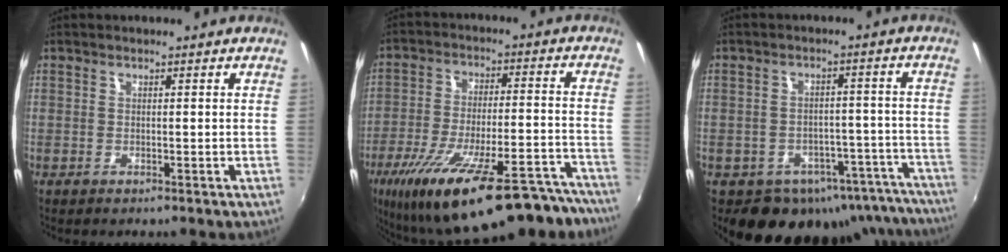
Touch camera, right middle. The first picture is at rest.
{"total": 30.1, "force": [-23.0, 8.9, 17.2], "torque": [-0.293, -0.036, -0.321]}
{"total": 19.7, "force": [-15.2, 10.9, 6.1], "torque": [-0.101, 0.040, -0.159]}